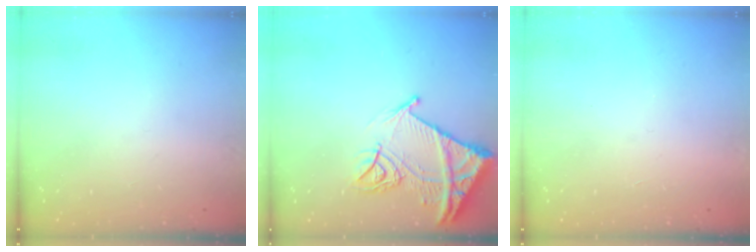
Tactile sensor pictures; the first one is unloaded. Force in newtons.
{"total": 14.9, "press": 14.8, "slide": 1.6}
{"total": 1.6, "press": 1.6, "slide": 0.1}